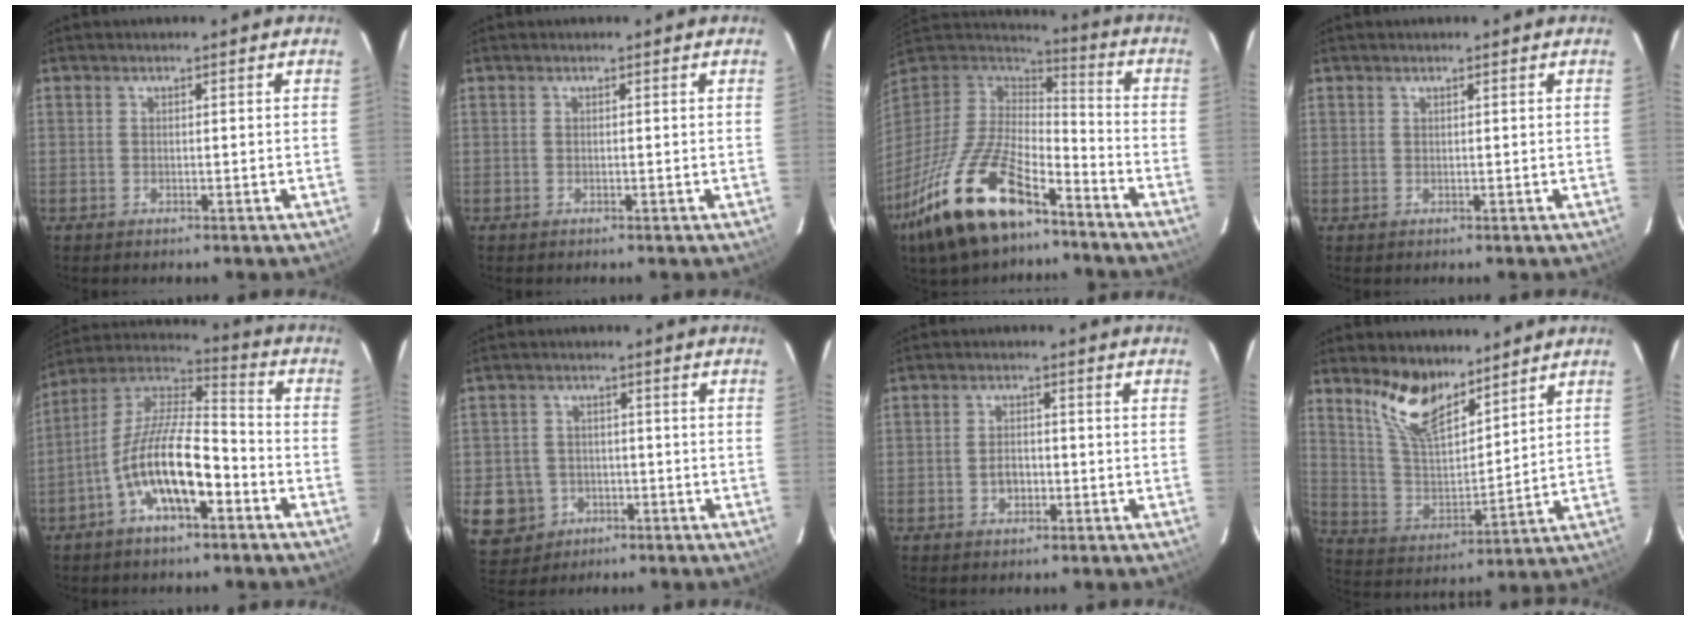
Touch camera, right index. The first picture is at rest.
{"total": 0.0}
{"total": 23.9, "force": [-15.1, 9.8, 15.7], "torque": [-0.324, -0.033, -0.268]}
{"total": 0.6, "force": [0.4, 0.5, 0.1], "torque": [0.000, 0.004, 0.006]}
{"total": 15.1, "force": [-6.5, 5.3, 12.6], "torque": [-0.243, 0.006, -0.125]}
{"total": 9.0, "force": [-2.5, 8.3, 2.3], "torque": [-0.084, 0.016, -0.026]}
{"total": 3.2, "force": [-1.0, 2.3, 2.0], "torque": [-0.037, 0.006, -0.015]}
{"total": 12.9, "force": [9.4, 5.0, 7.3], "torque": [-0.145, 0.005, 0.190]}